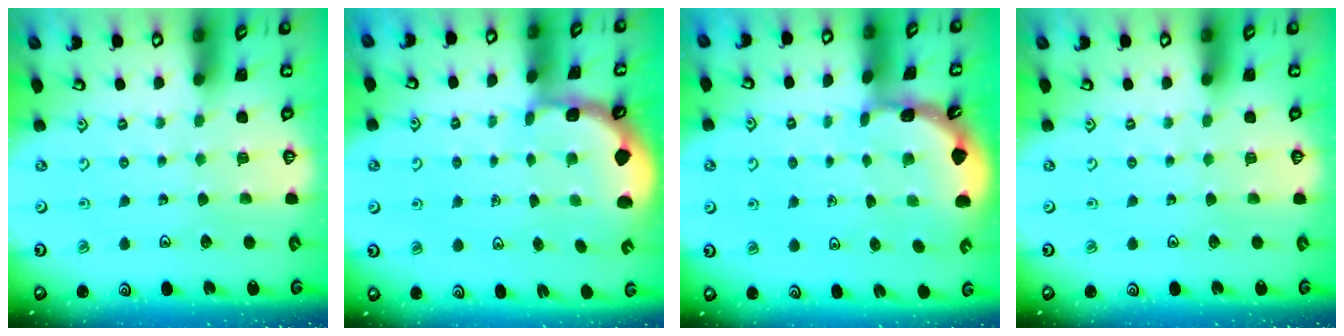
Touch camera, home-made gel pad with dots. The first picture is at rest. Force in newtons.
{"total": 1.7, "press": 1.6, "slide": 0.5}
{"total": 1.8, "press": 1.8, "slide": 0.2}
{"total": 0.0}